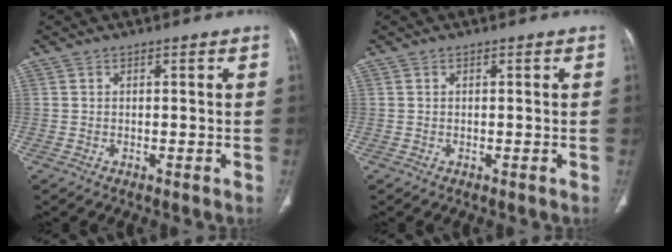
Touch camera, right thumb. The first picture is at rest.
{"total": 0.0}